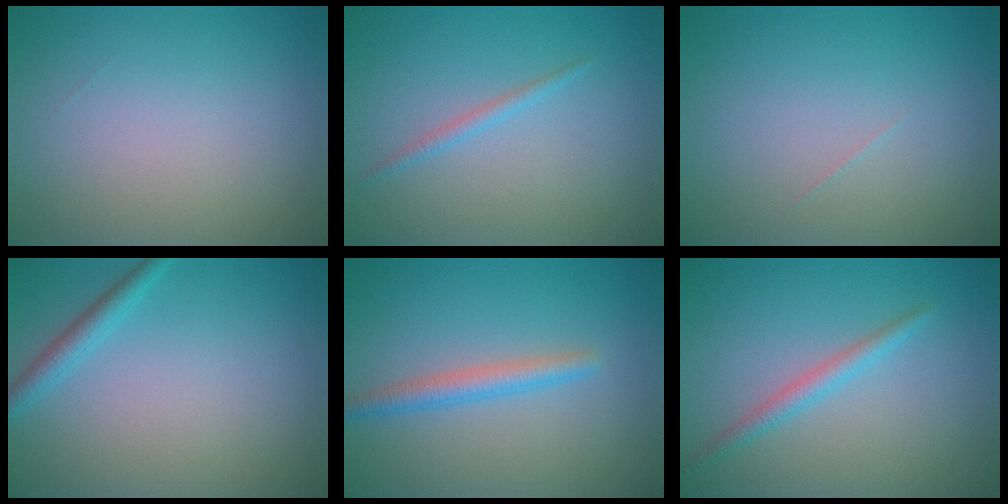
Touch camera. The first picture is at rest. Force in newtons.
{"total": 1.0, "press": 1.0, "slide": 0.1}
{"total": 0.0}
{"total": 1.8, "press": 1.8, "slide": 0.0}
{"total": 2.3, "press": 2.2, "slide": 0.2}
{"total": 1.8, "press": 1.8, "slide": 0.1}